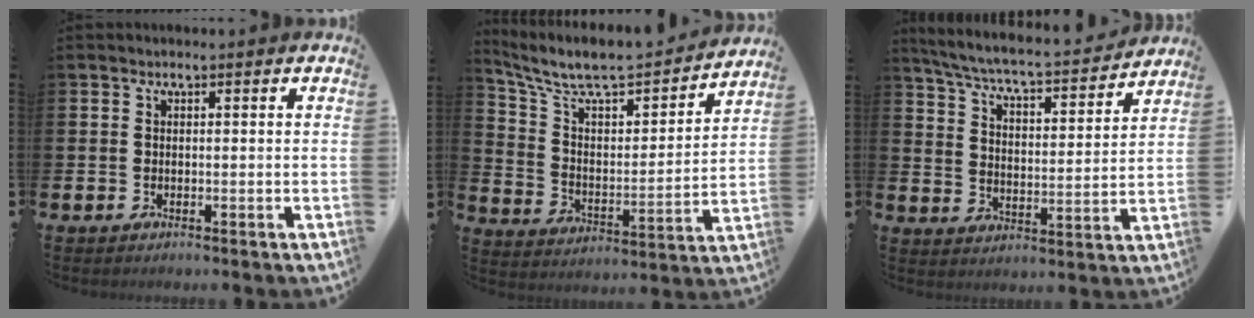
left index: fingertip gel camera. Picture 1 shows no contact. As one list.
[{"total": 9.0, "force": [7.9, 2.3, 3.5], "torque": [-0.110, -0.056, 0.133]}, {"total": 6.2, "force": [5.7, 0.6, 2.3], "torque": [-0.074, -0.046, 0.092]}]